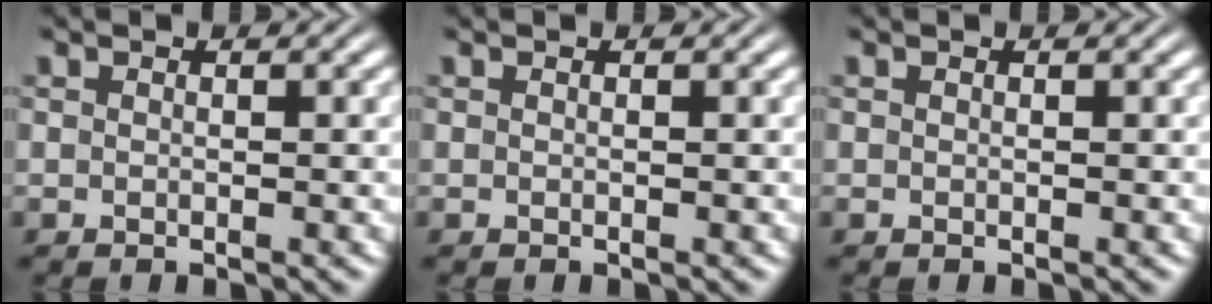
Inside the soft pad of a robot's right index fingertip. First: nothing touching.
{"total": 0.0}
{"total": 0.0}